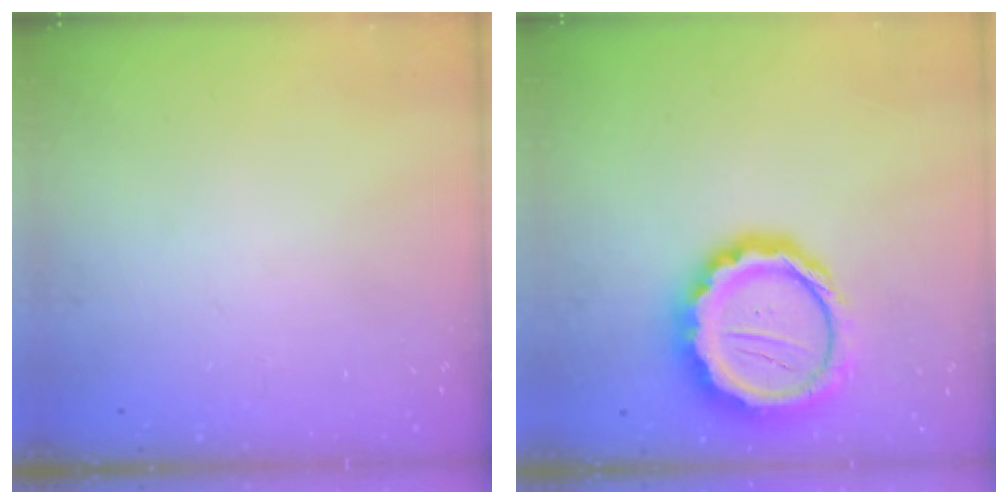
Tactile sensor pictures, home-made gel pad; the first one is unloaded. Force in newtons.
{"total": 17.0, "press": 16.6, "slide": 3.5}